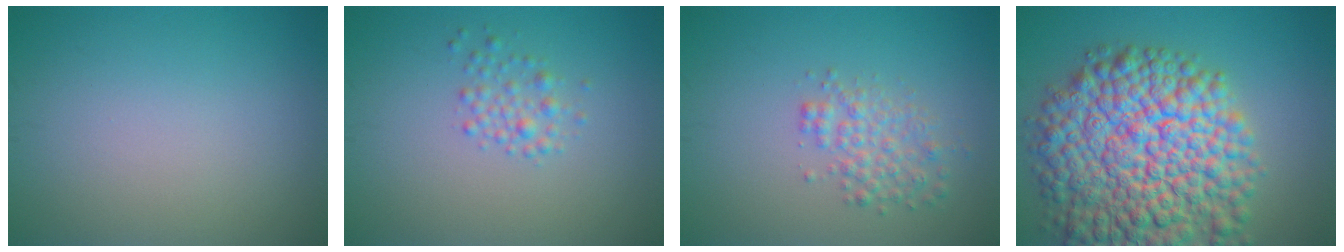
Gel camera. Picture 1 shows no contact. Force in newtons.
{"total": 1.7, "press": 1.7, "slide": 0.1}
{"total": 2.6, "press": 2.6, "slide": 0.1}
{"total": 14.7, "press": 14.6, "slide": 0.7}